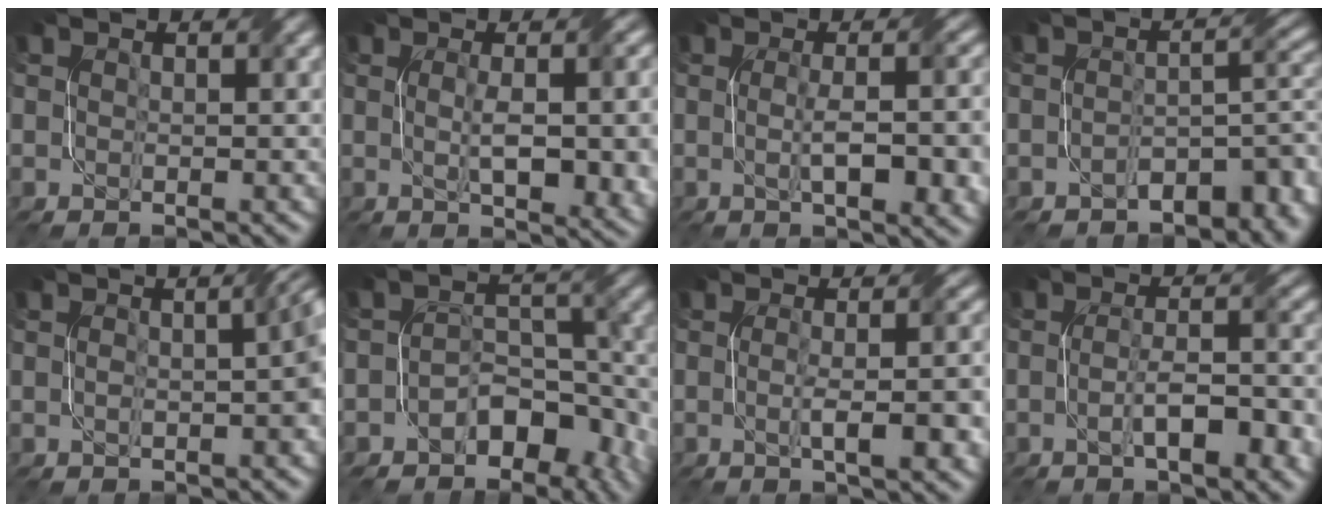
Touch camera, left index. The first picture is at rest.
{"total": 8.3, "force": [-0.6, 2.8, 7.8], "torque": [-0.104, -0.003, -0.002]}
{"total": 7.5, "force": [-1.0, 2.2, 7.1], "torque": [-0.089, -0.004, -0.008]}
{"total": 5.1, "force": [-3.4, 2.3, 3.0], "torque": [-0.029, 0.000, -0.057]}
{"total": 3.5, "force": [-0.2, 0.8, 3.4], "torque": [-0.047, 0.010, -0.004]}
{"total": 5.6, "force": [-3.1, 3.5, 3.1], "torque": [-0.028, 0.002, -0.053]}
{"total": 5.8, "force": [-0.8, 1.5, 5.5], "torque": [-0.068, 0.002, -0.010]}
{"total": 5.2, "force": [-1.7, 1.1, 4.8], "torque": [-0.083, 0.004, -0.028]}